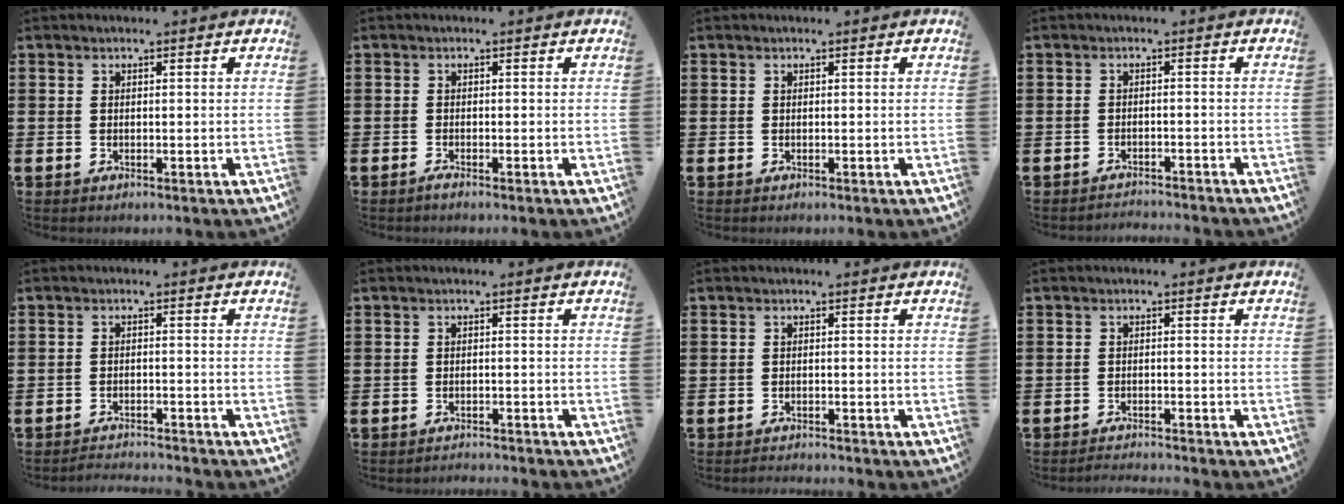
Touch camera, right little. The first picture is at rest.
{"total": 0.6, "force": [-0.4, 0.0, 0.4], "torque": [-0.006, -0.004, -0.007]}
{"total": 0.0}
{"total": 1.5, "force": [-1.5, -0.1, -0.2], "torque": [-0.001, 0.005, -0.032]}
{"total": 1.8, "force": [-1.8, -0.1, -0.1], "torque": [-0.003, 0.004, -0.039]}
{"total": 1.2, "force": [-1.2, -0.1, -0.2], "torque": [0.000, 0.003, -0.026]}
{"total": 1.0, "force": [-1.0, -0.1, -0.1], "torque": [-0.001, 0.001, -0.021]}
{"total": 1.4, "force": [-1.4, -0.1, 0.0], "torque": [-0.004, 0.002, -0.028]}